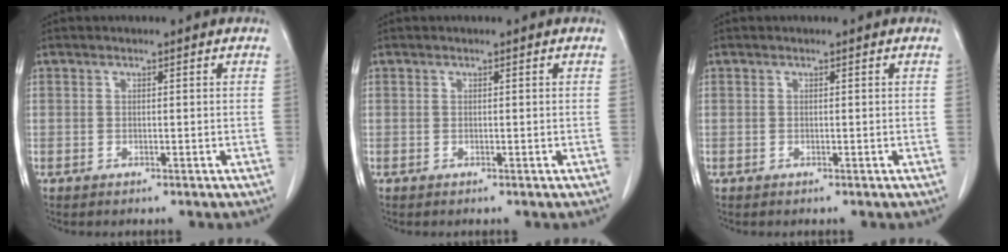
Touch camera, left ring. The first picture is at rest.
{"total": 0.0}
{"total": 0.0}